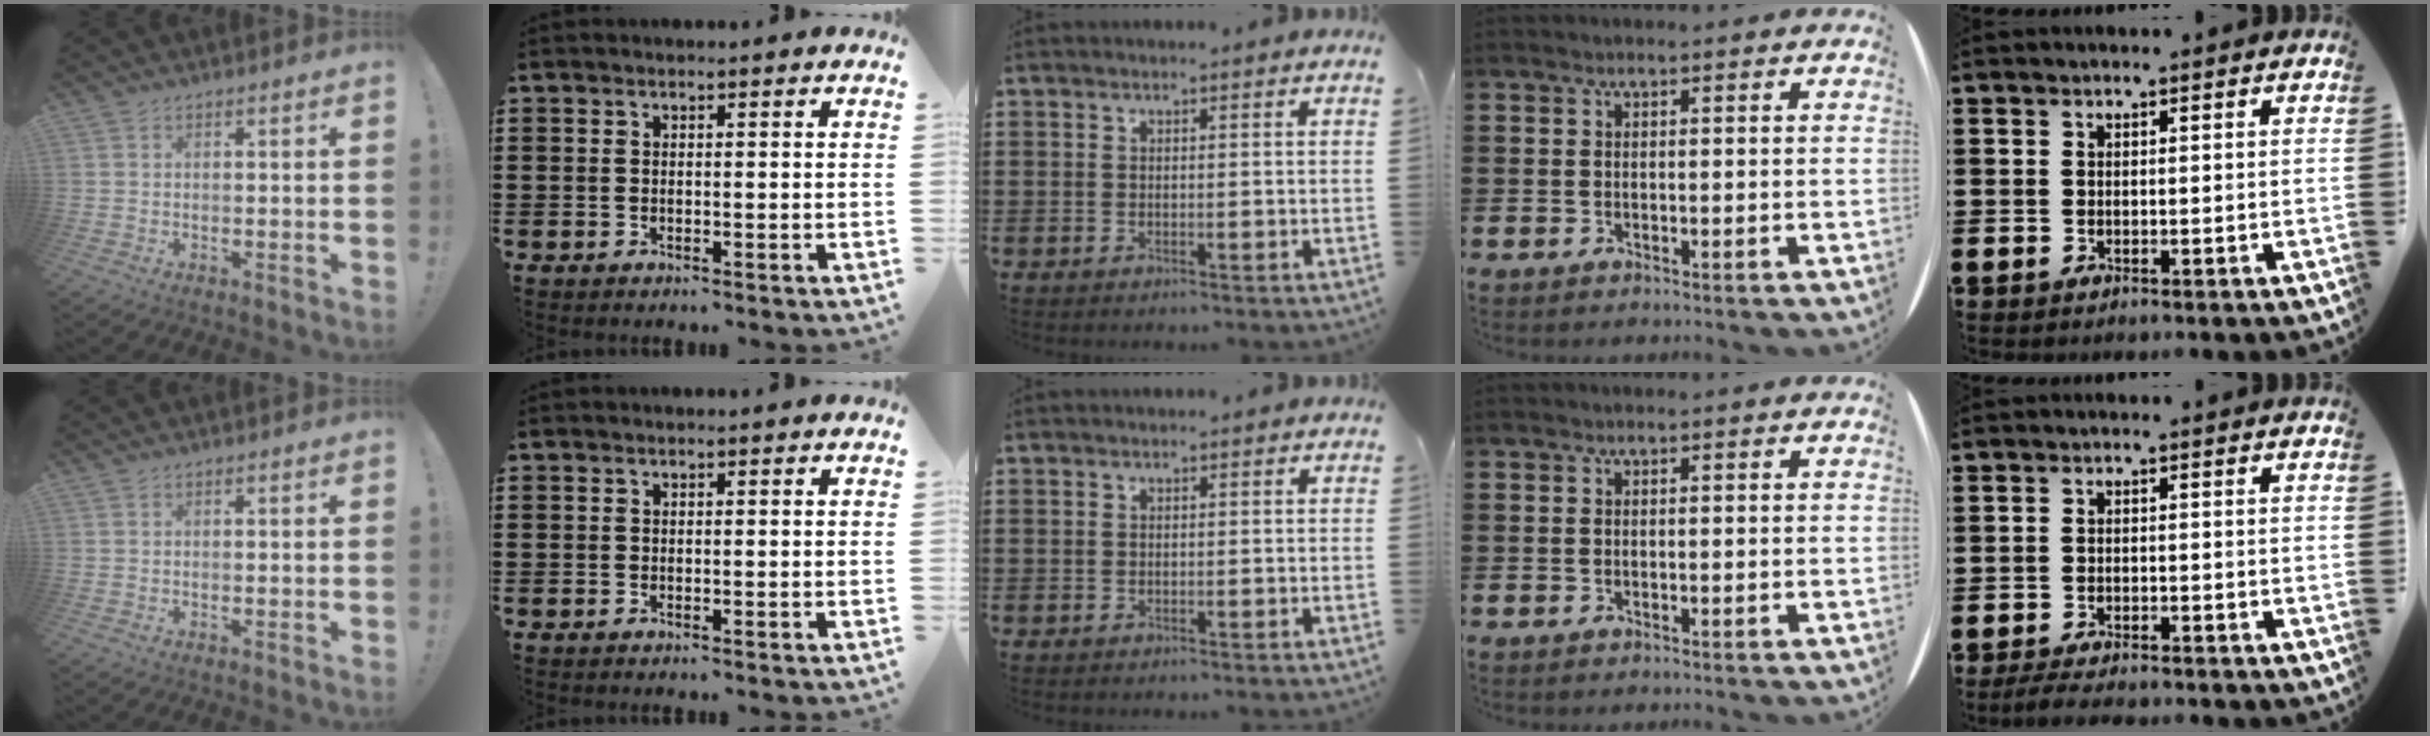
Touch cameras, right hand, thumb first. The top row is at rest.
{"little": {"total": 2.2, "force": [-2.1, 0.1, 0.6], "torque": [-0.011, 0.006, -0.043]}}